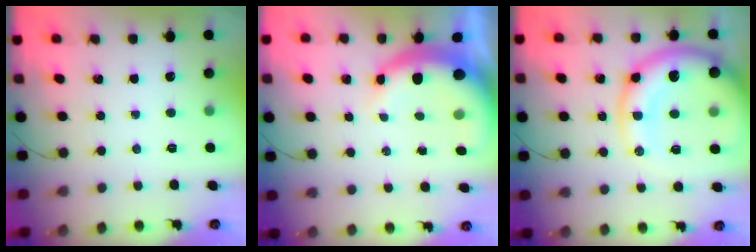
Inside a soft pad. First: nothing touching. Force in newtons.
{"total": 8.5, "press": 8.4, "slide": 1.5}
{"total": 19.2, "press": 18.7, "slide": 4.1}